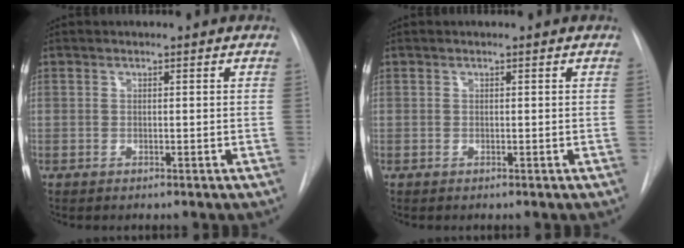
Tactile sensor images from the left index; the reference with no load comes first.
{"total": 0.0}